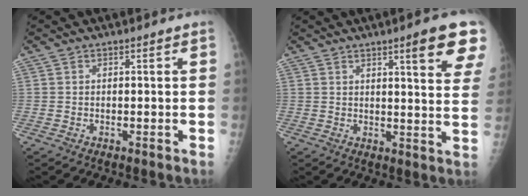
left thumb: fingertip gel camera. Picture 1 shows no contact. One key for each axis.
{"total": 10.6, "fx": 6.2, "fy": 1.4, "fz": 8.5, "tx": -0.090, "ty": -0.029, "tz": 0.072}